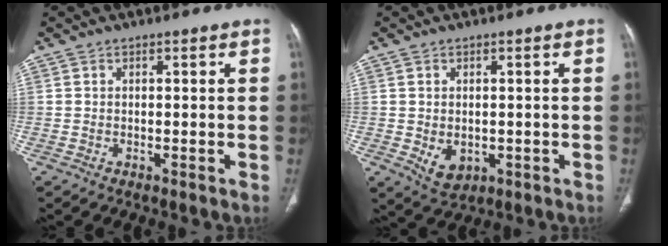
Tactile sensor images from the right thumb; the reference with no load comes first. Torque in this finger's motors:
{"motor_torque": [-0.35, 0.29, 0.41, 0.32, 0.09]}